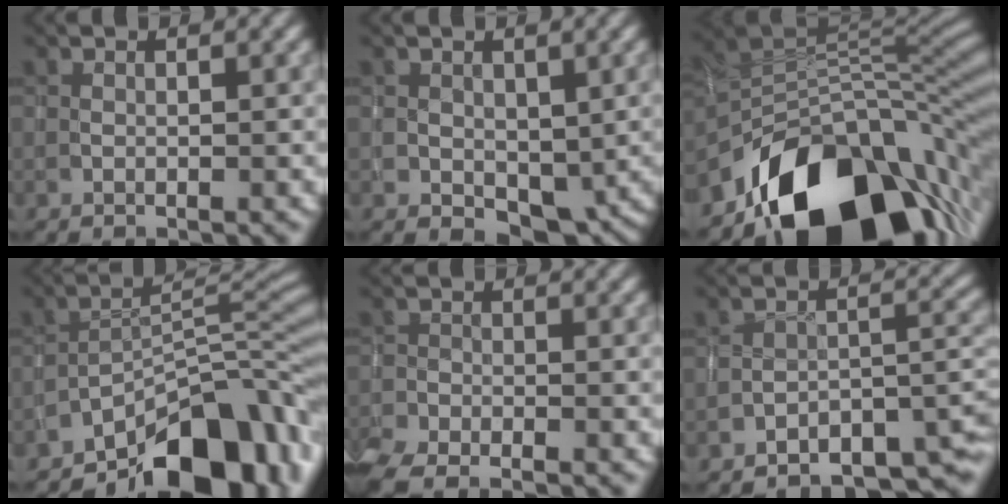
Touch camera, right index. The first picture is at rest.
{"total": 3.6, "force": [-0.2, 2.7, 2.4], "torque": [-0.036, -0.012, 0.002]}
{"total": 14.3, "force": [-8.0, 7.9, 8.8], "torque": [-0.131, 0.006, -0.127]}
{"total": 11.7, "force": [-8.5, 4.2, 6.8], "torque": [-0.069, 0.011, -0.152]}
{"total": 5.0, "force": [-4.1, 1.9, 2.1], "torque": [-0.038, -0.019, -0.072]}
{"total": 6.2, "force": [-5.2, 2.4, 2.5], "torque": [-0.014, -0.015, -0.081]}